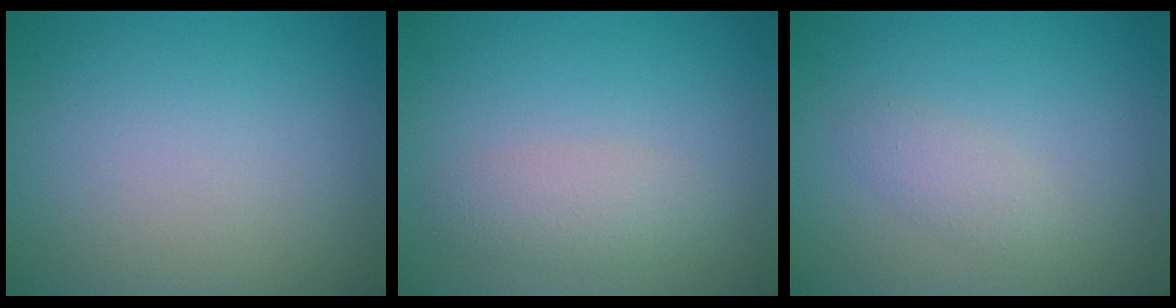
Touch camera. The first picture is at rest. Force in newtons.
{"total": 2.3, "press": 2.3, "slide": 0.2}
{"total": 1.5, "press": 1.5, "slide": 0.0}